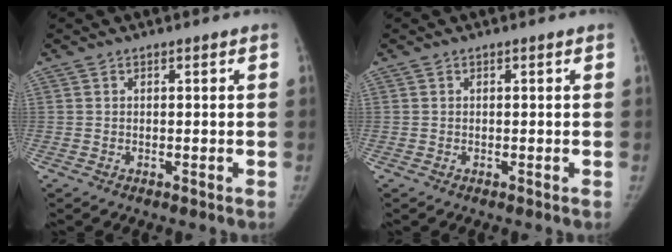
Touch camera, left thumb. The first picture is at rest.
{"total": 0.0}